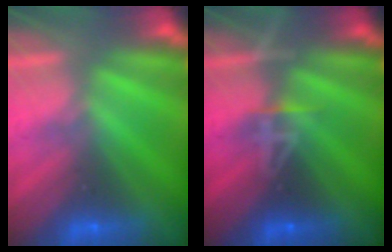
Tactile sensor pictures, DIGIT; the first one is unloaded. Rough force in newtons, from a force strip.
{"total": 4.4}